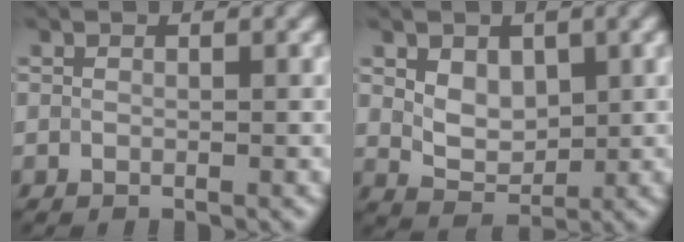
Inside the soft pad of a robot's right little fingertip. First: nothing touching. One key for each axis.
{"total": 3.0, "fx": 1.0, "fy": 2.0, "fz": 1.9, "tx": -0.041, "ty": -0.002, "tz": 0.019}